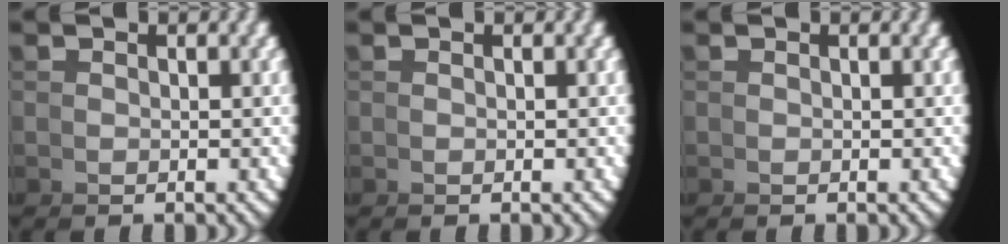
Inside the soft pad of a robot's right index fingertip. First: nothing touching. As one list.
[{"total": 0.0}, {"total": 0.0}]